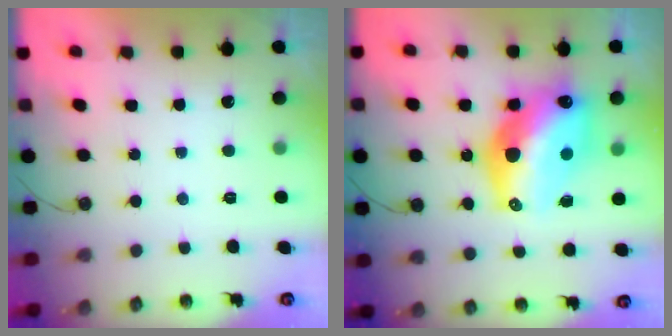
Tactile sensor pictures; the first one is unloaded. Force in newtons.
{"total": 19.6, "press": 19.6, "slide": 1.5}